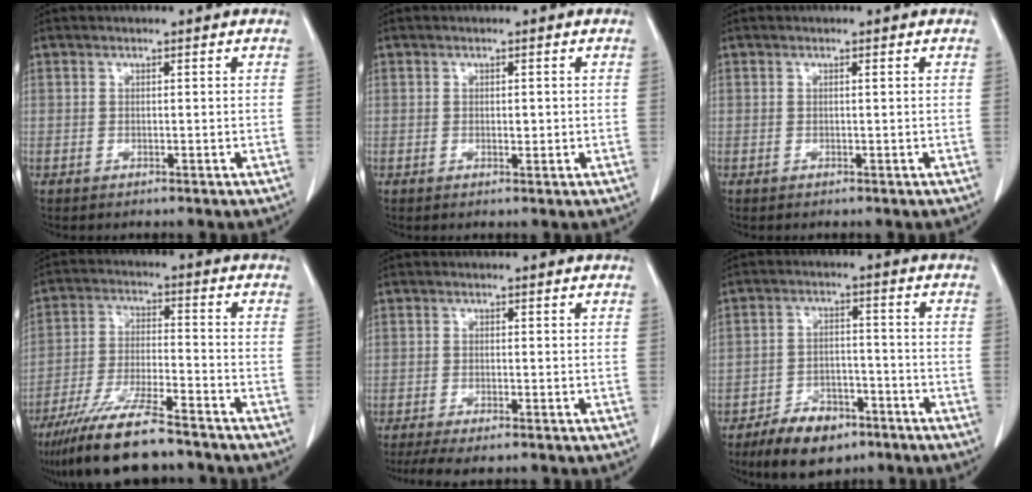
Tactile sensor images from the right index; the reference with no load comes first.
{"total": 1.0, "force": [-0.1, 0.5, 0.9], "torque": [-0.015, 0.000, 0.000]}
{"total": 0.0}
{"total": 13.0, "force": [-10.9, 1.4, 6.9], "torque": [-0.125, -0.026, -0.183]}
{"total": 6.7, "force": [-5.5, 1.0, 3.8], "torque": [-0.055, -0.010, -0.083]}
{"total": 8.8, "force": [-6.2, 4.3, 4.5], "torque": [-0.081, 0.003, -0.100]}